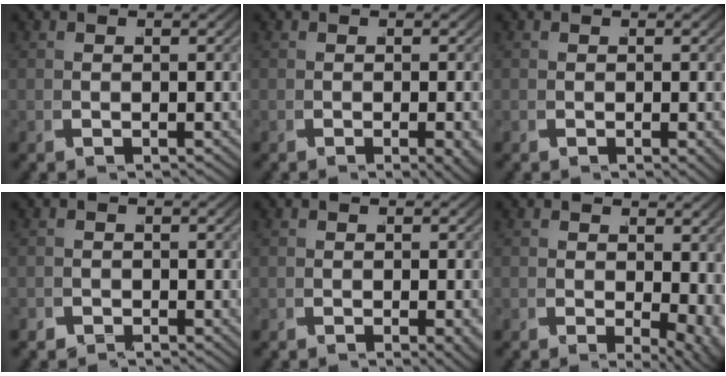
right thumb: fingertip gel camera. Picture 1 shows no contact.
{"total": 2.2, "force": [-0.8, 0.5, 1.9], "torque": [-0.020, 0.000, -0.012]}
{"total": 0.9, "force": [-0.3, 0.3, 0.8], "torque": [-0.012, -0.003, -0.002]}
{"total": 0.9, "force": [-0.8, 0.4, -0.1], "torque": [0.007, -0.005, -0.015]}
{"total": 1.6, "force": [-0.6, 0.4, 1.5], "torque": [-0.016, -0.001, -0.008]}
{"total": 3.9, "force": [0.3, 2.1, 3.3], "torque": [-0.037, -0.016, 0.011]}